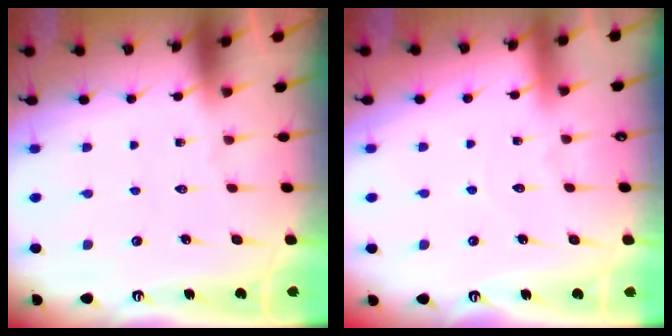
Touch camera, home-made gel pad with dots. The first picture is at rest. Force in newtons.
{"total": 3.1, "press": 3.1, "slide": 0.3}